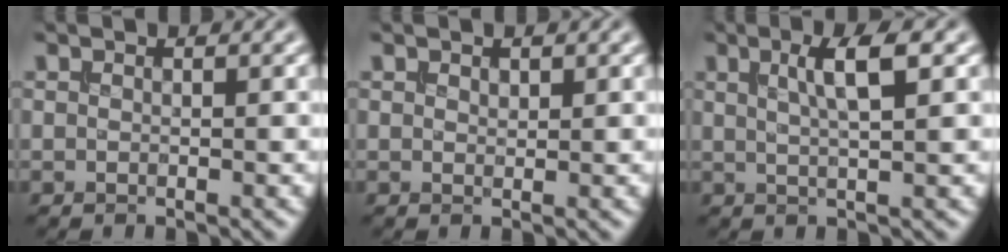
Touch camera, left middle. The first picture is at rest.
{"total": 0.6, "force": [0.5, 0.3, 0.3], "torque": [-0.009, -0.002, 0.009]}
{"total": 3.7, "force": [1.2, 0.9, 3.4], "torque": [-0.051, 0.004, 0.017]}